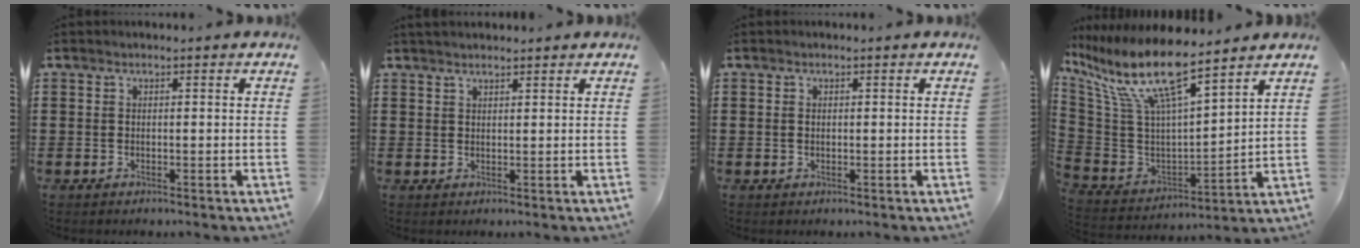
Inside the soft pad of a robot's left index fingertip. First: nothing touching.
{"total": 1.4, "force": [1.4, 0.3, 0.4], "torque": [-0.009, 0.002, 0.026]}
{"total": 0.7, "force": [0.0, 0.5, 0.5], "torque": [-0.013, 0.003, -0.001]}
{"total": 13.7, "force": [8.8, 3.1, 10.0], "torque": [-0.237, -0.057, 0.145]}